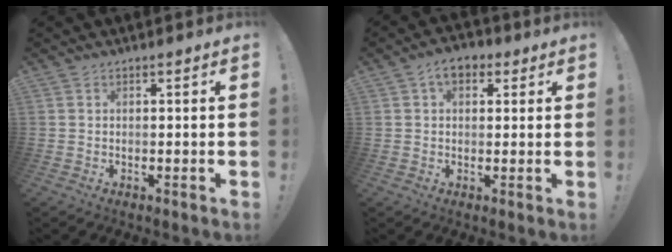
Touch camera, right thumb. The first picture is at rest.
{"total": 6.5, "force": [2.7, 4.2, 4.2], "torque": [-0.057, 0.000, 0.048]}